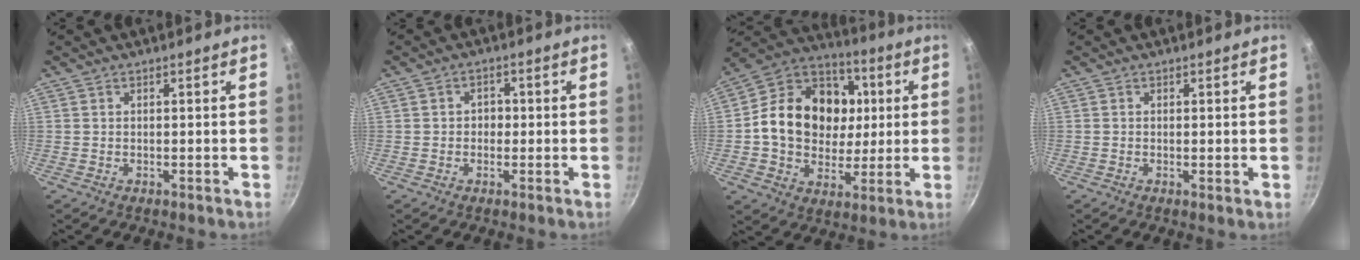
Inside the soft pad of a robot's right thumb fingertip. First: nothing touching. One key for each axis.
{"total": 2.6, "fx": -0.2, "fy": 2.3, "fz": 1.2, "tx": -0.001, "ty": 0.007, "tz": -0.007}
{"total": 21.3, "fx": 2.1, "fy": 17.2, "fz": 12.4, "tx": -0.186, "ty": 0.022, "tz": 0.028}
{"total": 0.6, "fx": 0.0, "fy": 0.1, "fz": 0.6, "tx": -0.010, "ty": -0.003, "tz": -0.002}